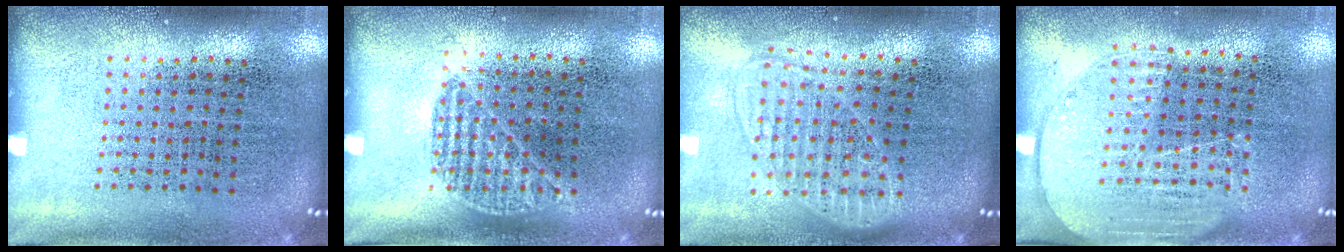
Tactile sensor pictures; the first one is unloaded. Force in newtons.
{"total": 1.0, "press": 0.7, "slide": 0.7}
{"total": 1.7, "press": 1.4, "slide": 1.0}
{"total": 1.6, "press": 1.4, "slide": 0.8}